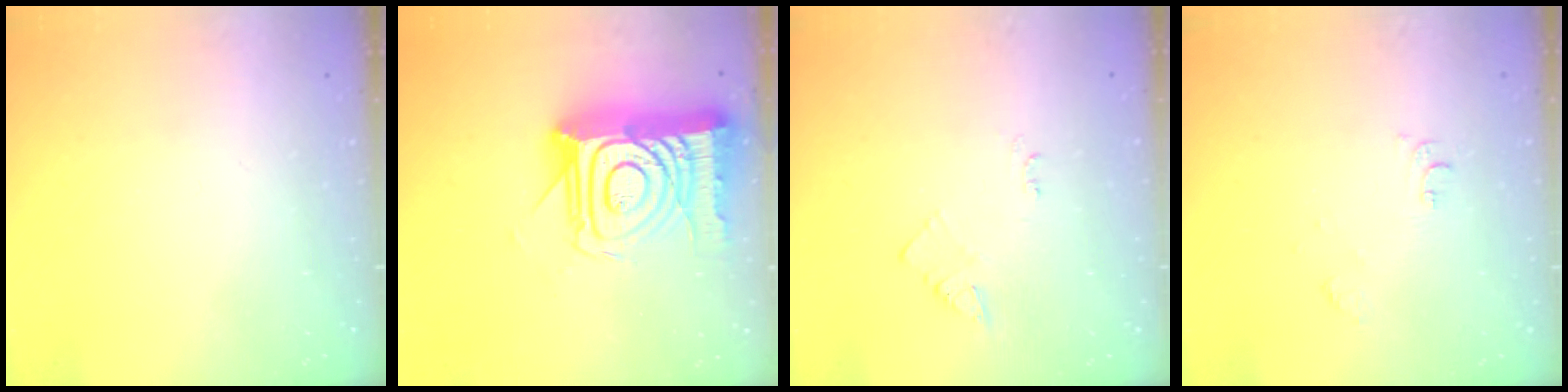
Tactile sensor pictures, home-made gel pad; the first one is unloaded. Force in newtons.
{"total": 22.4, "press": 22.4, "slide": 1.7}
{"total": 3.8, "press": 3.8, "slide": 0.5}
{"total": 6.3, "press": 6.3, "slide": 0.7}